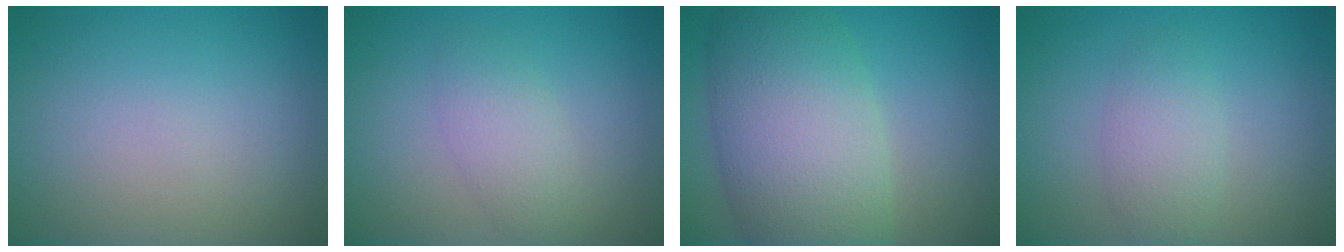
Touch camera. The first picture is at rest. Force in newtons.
{"total": 2.6, "press": 2.6, "slide": 0.1}
{"total": 10.2, "press": 10.2, "slide": 0.6}
{"total": 2.7, "press": 2.7, "slide": 0.1}